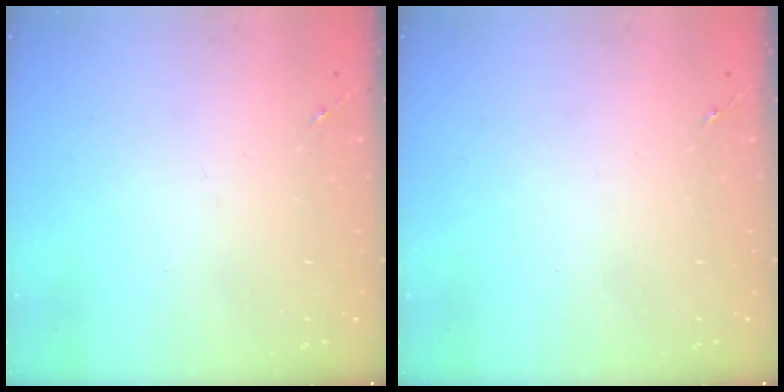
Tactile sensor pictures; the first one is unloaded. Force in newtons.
{"total": 0.0}